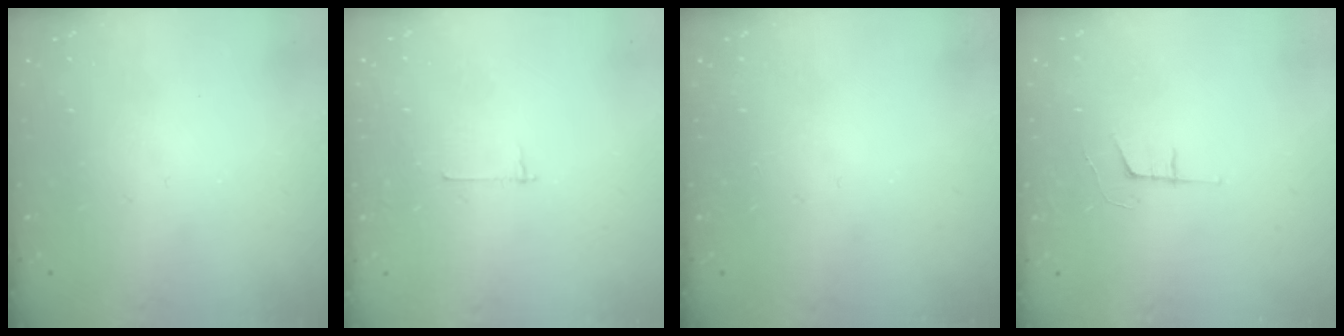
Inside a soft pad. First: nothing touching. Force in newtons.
{"total": 2.7, "press": 2.7, "slide": 0.3}
{"total": 0.0}
{"total": 6.1, "press": 5.2, "slide": 3.1}